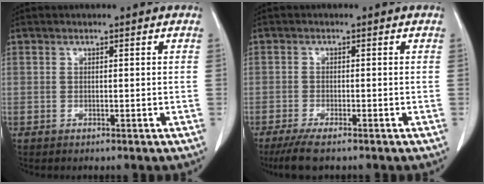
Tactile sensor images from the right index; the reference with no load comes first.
{"total": 5.1, "force": [-3.9, 0.7, 3.2], "torque": [-0.057, -0.012, -0.065]}